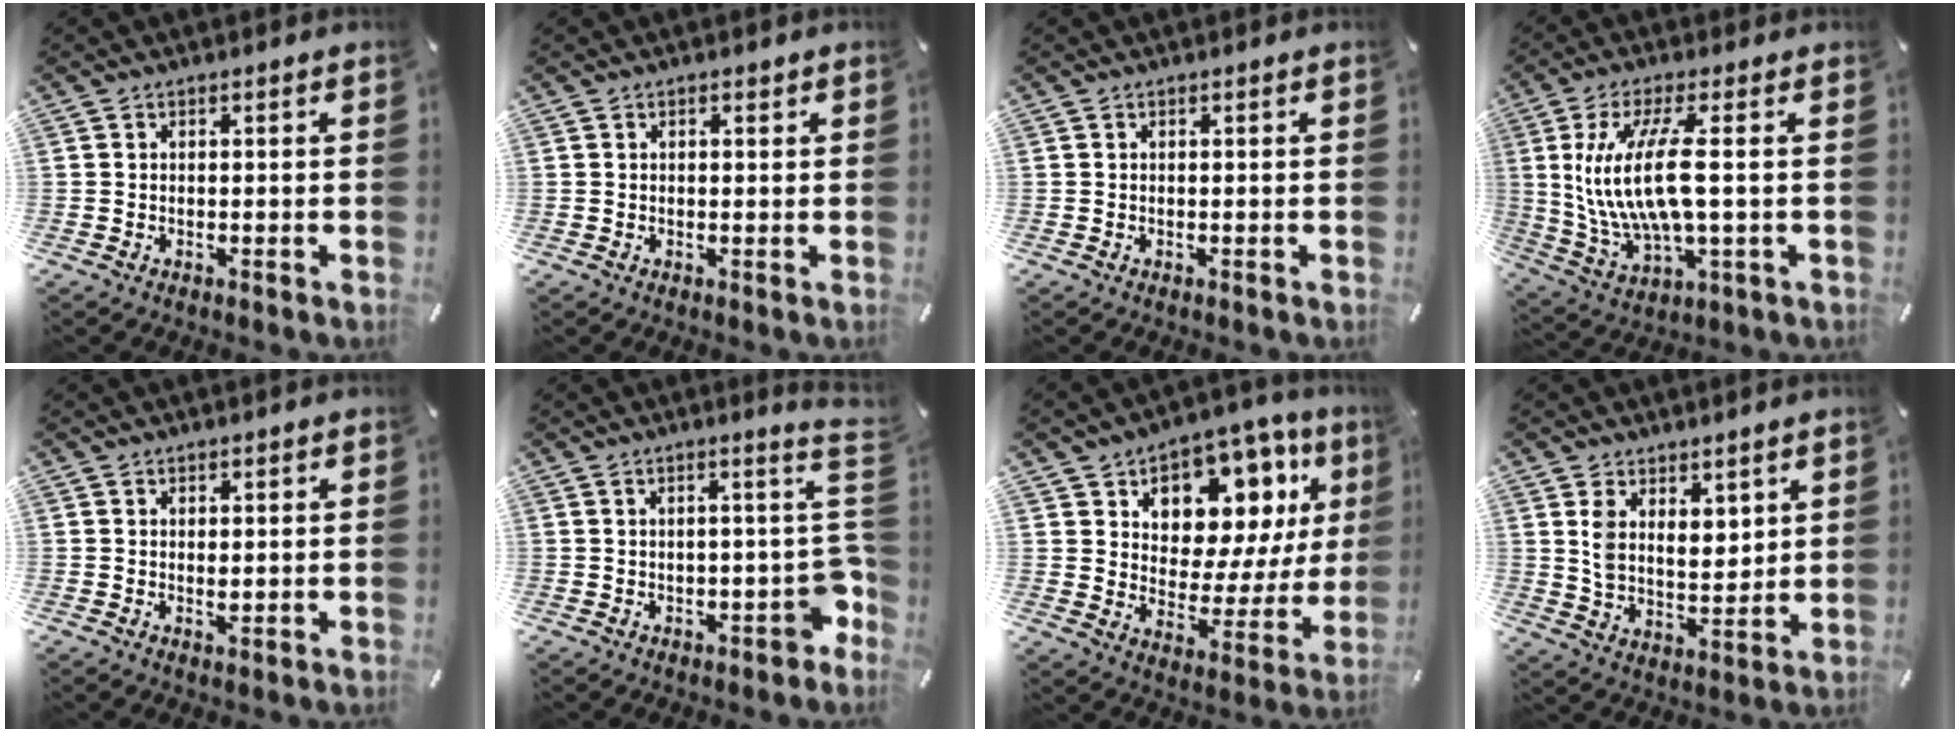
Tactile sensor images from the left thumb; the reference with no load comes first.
{"total": 0.6, "force": [0.1, 0.4, 0.5], "torque": [-0.002, -0.001, 0.000]}
{"total": 0.0}
{"total": 15.5, "force": [1.7, 4.6, 14.7], "torque": [-0.324, -0.020, 0.020]}
{"total": 1.5, "force": [0.3, 1.0, 1.1], "torque": [-0.016, -0.002, 0.004]}
{"total": 9.4, "force": [-0.6, 2.3, 9.1], "torque": [-0.112, -0.012, -0.003]}
{"total": 12.6, "force": [7.7, 8.4, 5.4], "torque": [-0.078, -0.073, 0.134]}
{"total": 7.5, "force": [4.6, 4.8, 3.5], "torque": [-0.071, -0.020, 0.086]}